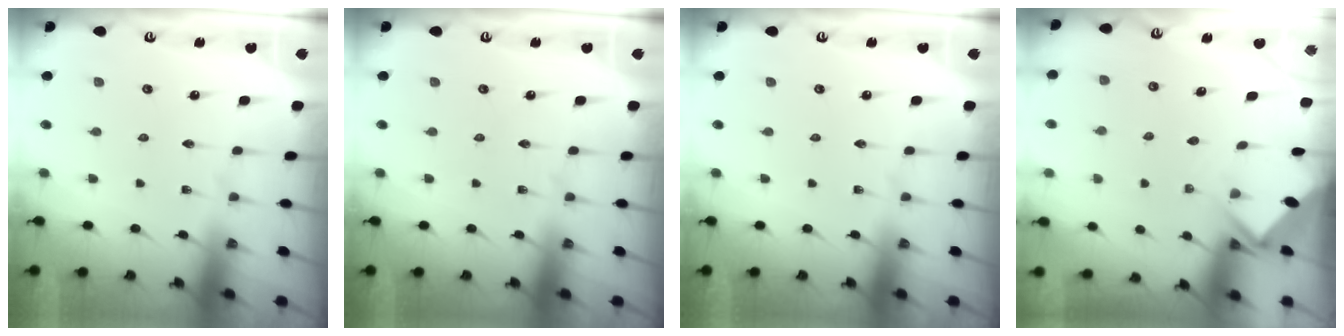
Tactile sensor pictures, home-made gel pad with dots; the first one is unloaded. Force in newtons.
{"total": 0.0}
{"total": 0.0}
{"total": 2.7, "press": 2.7, "slide": 0.2}